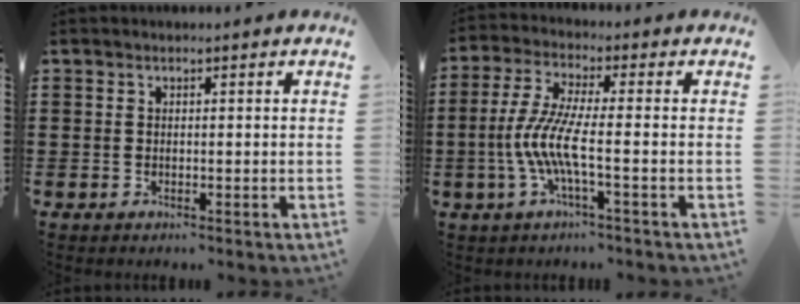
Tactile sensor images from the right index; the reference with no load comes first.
{"total": 7.8, "force": [-2.2, 1.1, 7.4], "torque": [-0.177, -0.019, -0.054]}